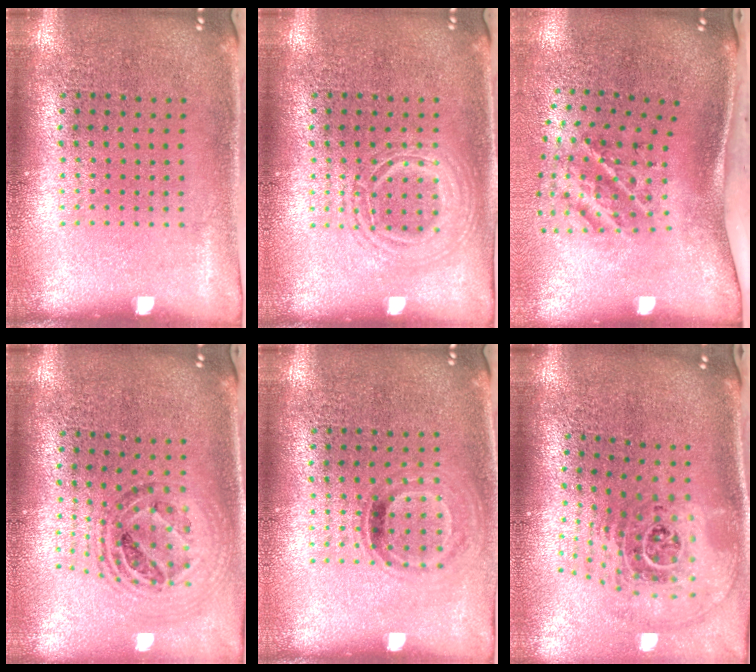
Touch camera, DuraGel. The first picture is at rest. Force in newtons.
{"total": 2.3, "press": 2.3, "slide": 0.2}
{"total": 2.2, "press": 1.2, "slide": 1.8}
{"total": 1.2, "press": 1.1, "slide": 0.4}
{"total": 0.9, "press": 0.8, "slide": 0.5}
{"total": 2.9, "press": 2.0, "slide": 2.1}